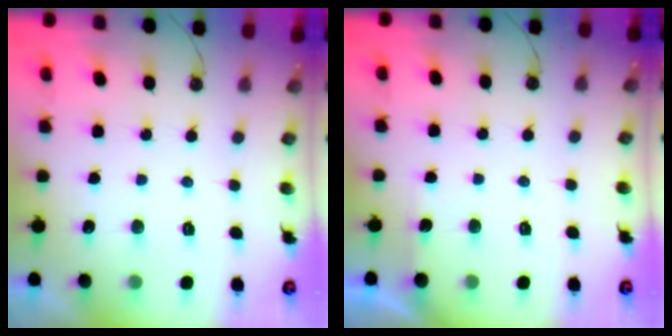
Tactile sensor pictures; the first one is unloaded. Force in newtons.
{"total": 1.5, "press": 1.4, "slide": 0.3}